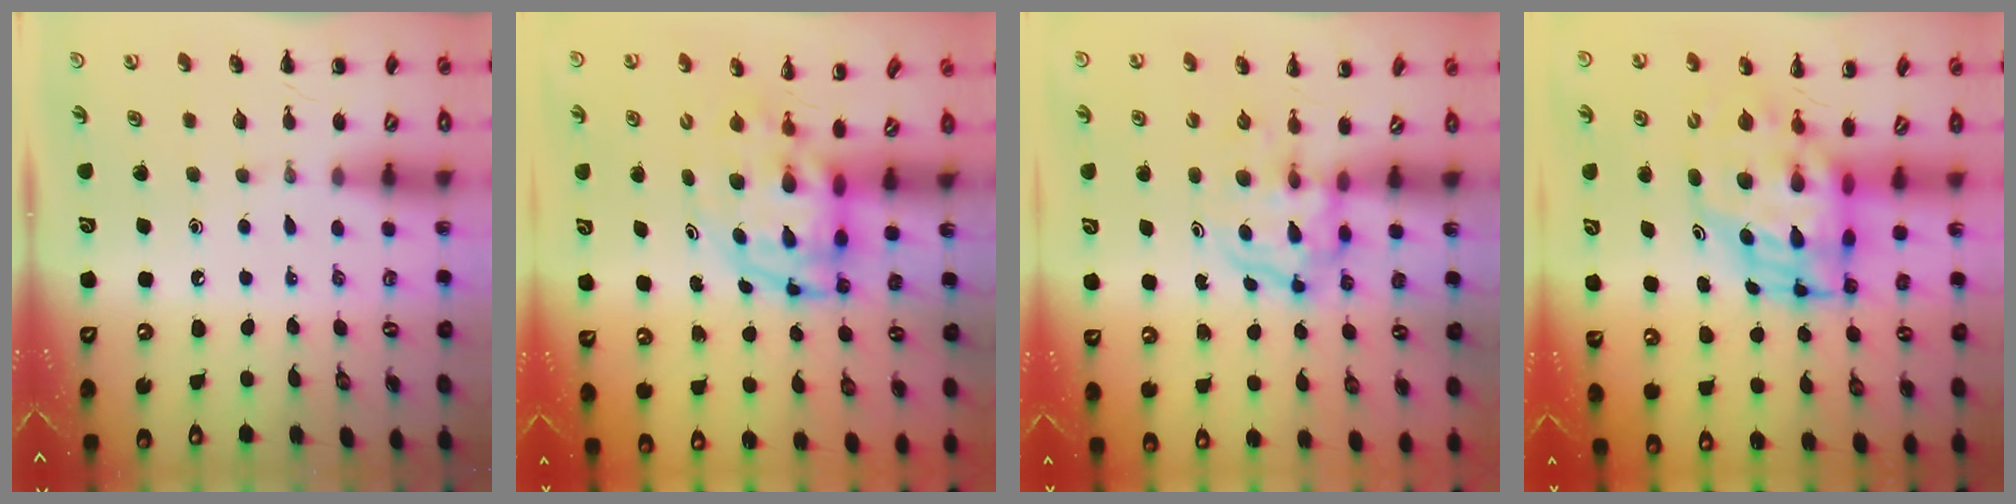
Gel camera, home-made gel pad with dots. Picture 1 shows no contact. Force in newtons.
{"total": 4.6, "press": 4.5, "slide": 0.9}
{"total": 3.8, "press": 3.8, "slide": 0.4}
{"total": 6.9, "press": 6.6, "slide": 1.9}